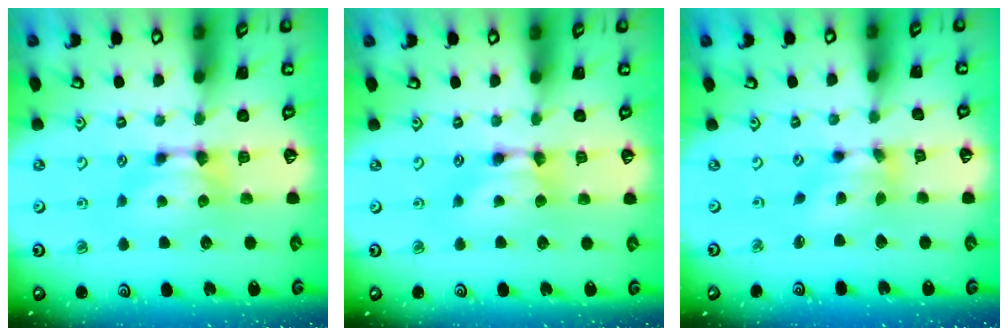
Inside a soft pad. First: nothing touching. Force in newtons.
{"total": 1.5, "press": 1.5, "slide": 0.2}
{"total": 4.3, "press": 3.9, "slide": 1.8}